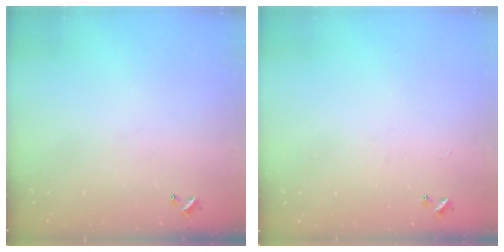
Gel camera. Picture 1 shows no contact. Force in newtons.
{"total": 2.4, "press": 2.4, "slide": 0.3}